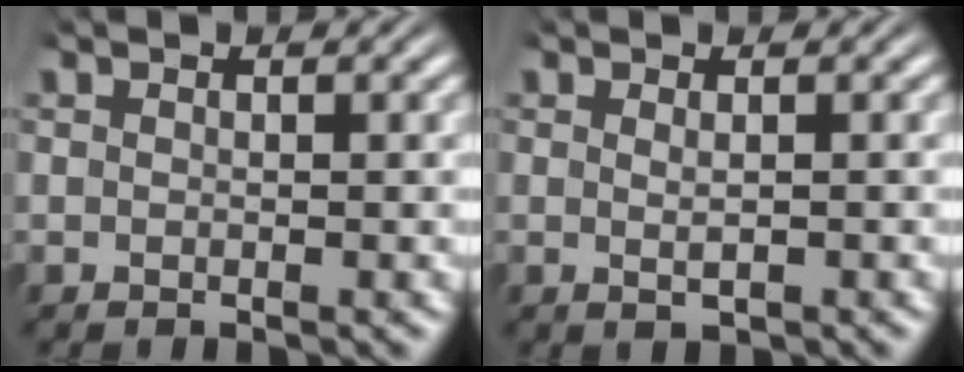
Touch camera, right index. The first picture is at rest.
{"total": 1.1, "force": [-0.3, -0.1, 1.0], "torque": [-0.016, -0.009, 0.004]}